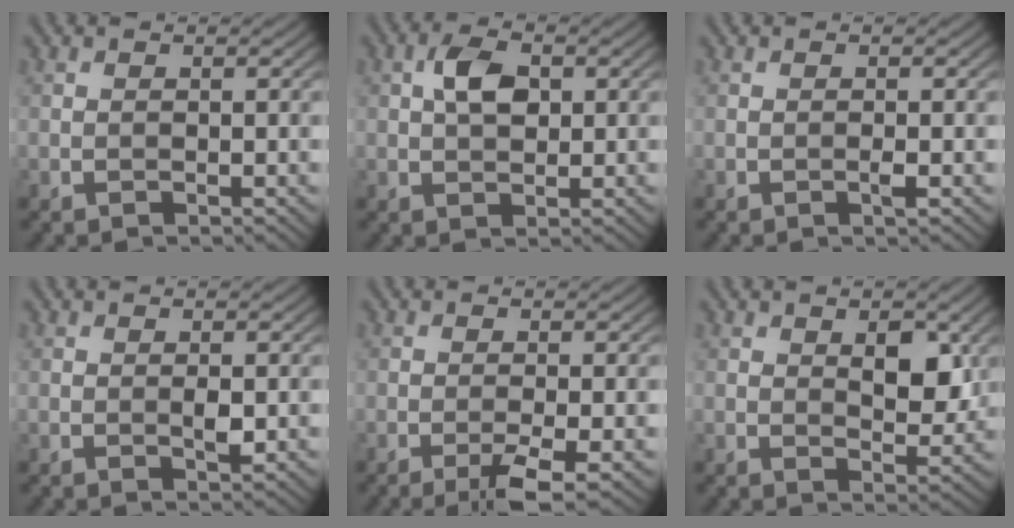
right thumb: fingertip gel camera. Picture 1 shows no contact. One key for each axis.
{"total": 4.4, "fx": 1.0, "fy": 2.6, "fz": 3.4, "tx": -0.070, "ty": 0.008, "tz": 0.013}
{"total": 0.8, "fx": -0.3, "fy": 0.0, "fz": 0.8, "tx": -0.015, "ty": 0.000, "tz": -0.007}
{"total": 1.3, "fx": 0.0, "fy": 0.4, "fz": 1.3, "tx": -0.025, "ty": -0.003, "tz": -0.001}
{"total": 3.4, "fx": -1.7, "fy": 0.2, "fz": 3.0, "tx": -0.053, "ty": 0.004, "tz": -0.037}
{"total": 5.6, "fx": 1.7, "fy": 2.9, "fz": 4.5, "tx": -0.070, "ty": -0.008, "tz": 0.032}